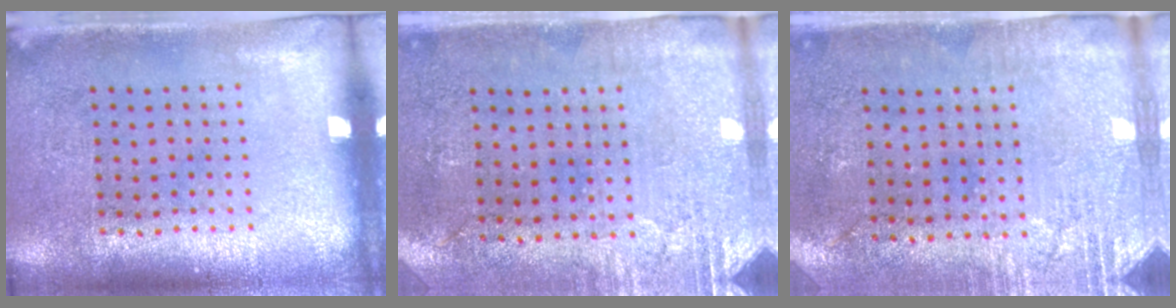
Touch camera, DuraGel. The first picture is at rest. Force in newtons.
{"total": 2.8, "press": 2.4, "slide": 1.5}
{"total": 2.8, "press": 2.4, "slide": 1.5}